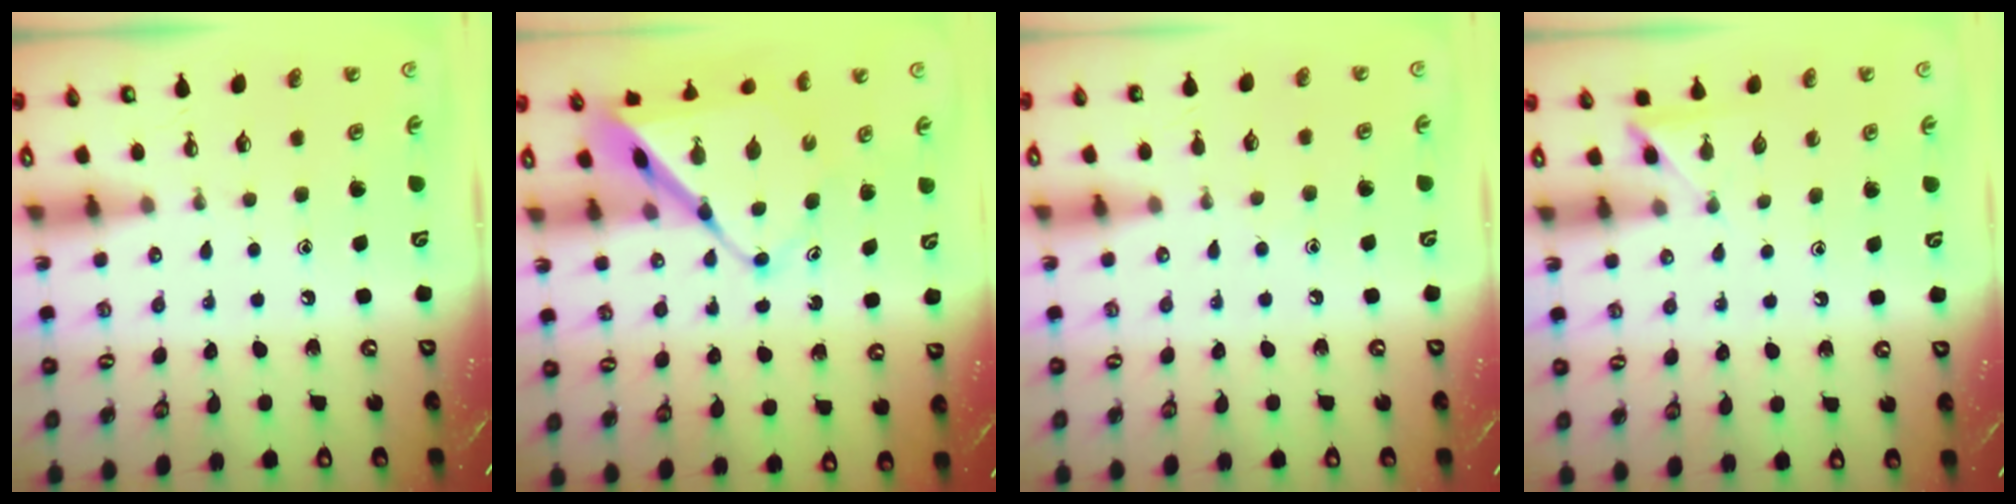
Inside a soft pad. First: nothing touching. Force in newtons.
{"total": 10.8, "press": 10.8, "slide": 0.9}
{"total": 3.4, "press": 3.3, "slide": 0.4}
{"total": 3.6, "press": 3.5, "slide": 0.4}